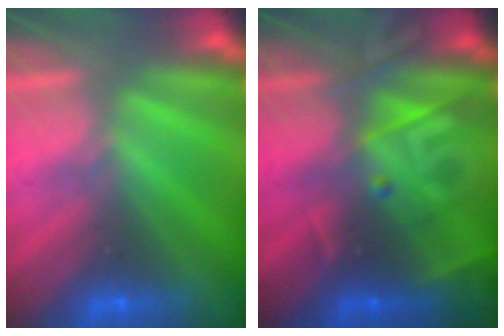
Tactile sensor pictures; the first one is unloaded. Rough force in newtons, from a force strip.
{"total": 2.8}